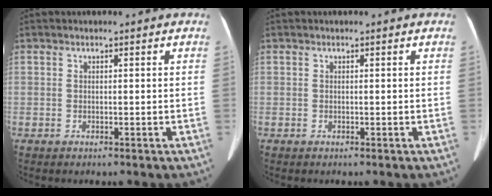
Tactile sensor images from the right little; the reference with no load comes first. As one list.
[{"total": 0.0}]